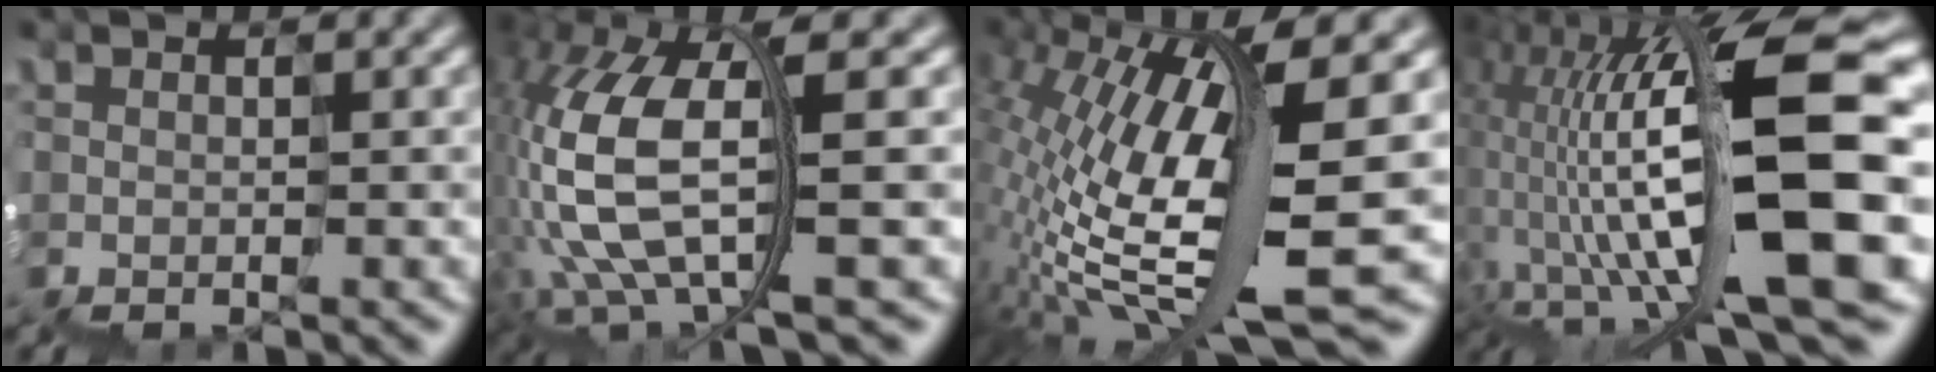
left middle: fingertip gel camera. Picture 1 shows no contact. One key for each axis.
{"total": 10.3, "fx": -0.6, "fy": 4.7, "fz": 9.1, "tx": -0.232, "ty": -0.004, "tz": -0.013}
{"total": 11.6, "fx": 1.6, "fy": 3.1, "fz": 11.1, "tx": -0.220, "ty": 0.005, "tz": 0.041}
{"total": 14.5, "fx": 0.5, "fy": 4.9, "fz": 13.7, "tx": -0.246, "ty": 0.019, "tz": 0.018}